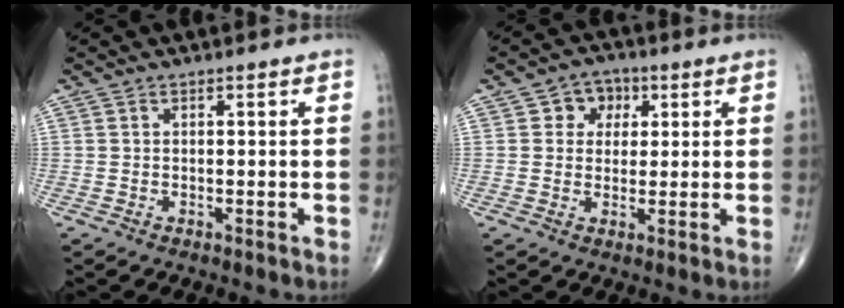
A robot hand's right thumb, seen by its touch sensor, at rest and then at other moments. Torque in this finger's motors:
{"motor_torque": [-0.19, 0.24, -0.16, 0.09, 0.02]}